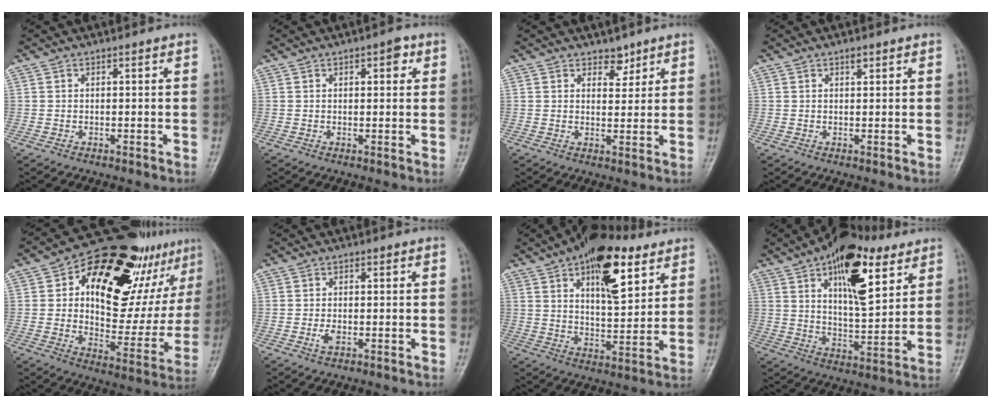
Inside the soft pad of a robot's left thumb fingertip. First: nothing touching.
{"total": 2.9, "force": [1.3, 1.3, 2.2], "torque": [-0.020, 0.000, 0.013]}
{"total": 3.0, "force": [2.3, 1.7, 1.0], "torque": [0.005, -0.016, 0.036]}
{"total": 1.1, "force": [0.7, 0.5, 0.7], "torque": [-0.007, -0.003, 0.011]}
{"total": 30.5, "force": [13.8, 15.2, 22.7], "torque": [-0.269, 0.004, 0.212]}
{"total": 1.9, "force": [-0.6, 1.1, 1.5], "torque": [-0.031, -0.002, -0.012]}
{"total": 16.3, "force": [8.2, 7.4, 12.0], "torque": [-0.143, -0.030, 0.127]}
{"total": 18.0, "force": [8.8, 8.0, 13.6], "torque": [-0.171, -0.031, 0.139]}